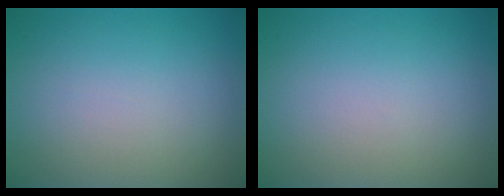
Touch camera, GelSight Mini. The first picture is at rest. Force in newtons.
{"total": 0.0}